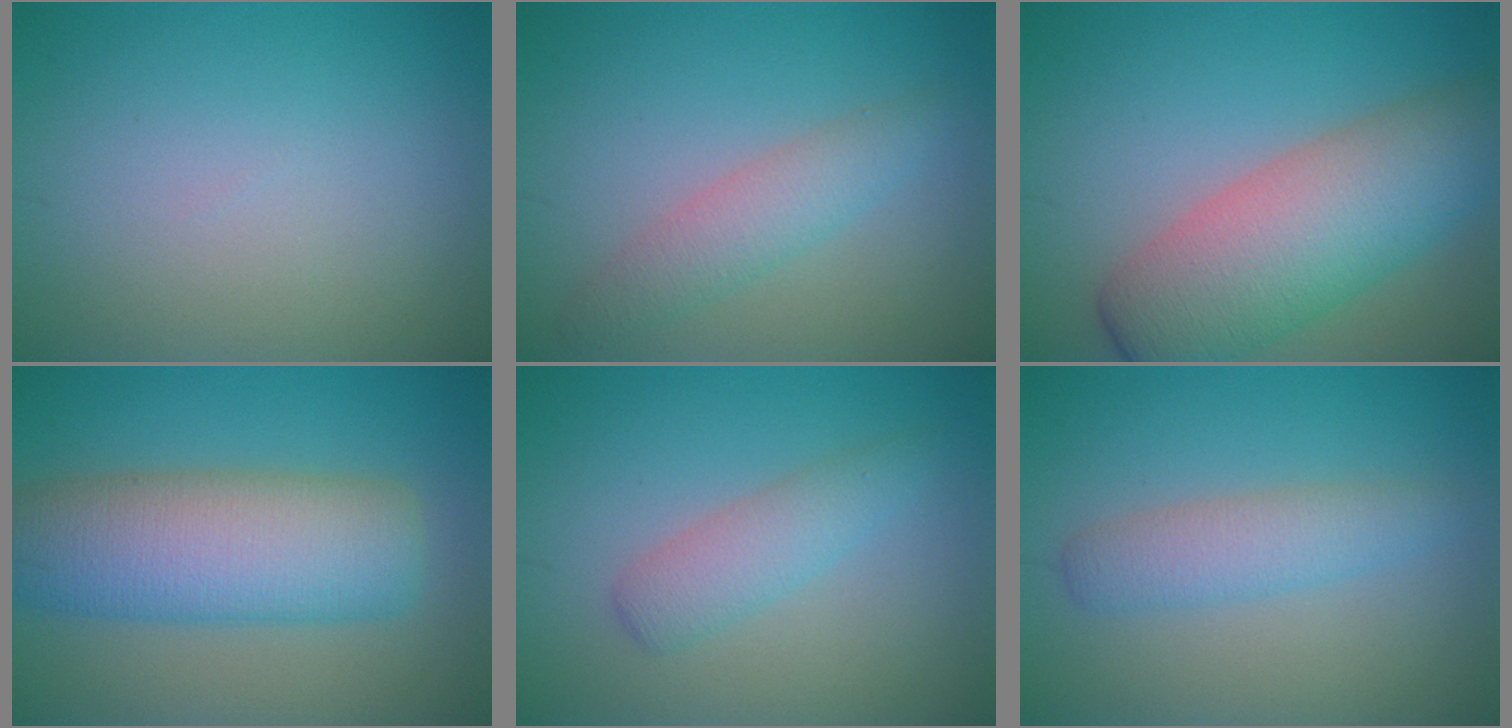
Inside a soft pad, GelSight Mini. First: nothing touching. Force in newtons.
{"total": 2.8, "press": 2.8, "slide": 0.0}
{"total": 9.2, "press": 9.2, "slide": 0.5}
{"total": 9.3, "press": 9.3, "slide": 0.6}
{"total": 2.6, "press": 2.6, "slide": 0.1}
{"total": 3.0, "press": 3.0, "slide": 0.1}